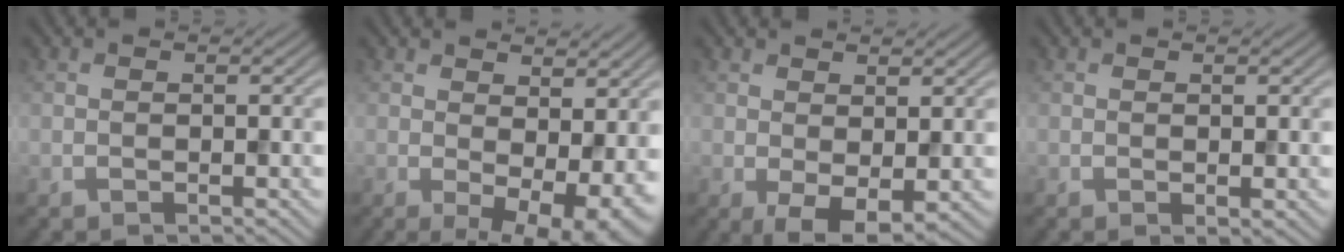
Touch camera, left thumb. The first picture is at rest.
{"total": 8.0, "force": [0.7, 4.0, 6.9], "torque": [-0.098, -0.017, 0.023]}
{"total": 3.8, "force": [0.1, 1.9, 3.3], "torque": [-0.061, -0.010, 0.006]}
{"total": 0.7, "force": [0.3, 0.2, 0.6], "torque": [-0.008, -0.002, 0.005]}